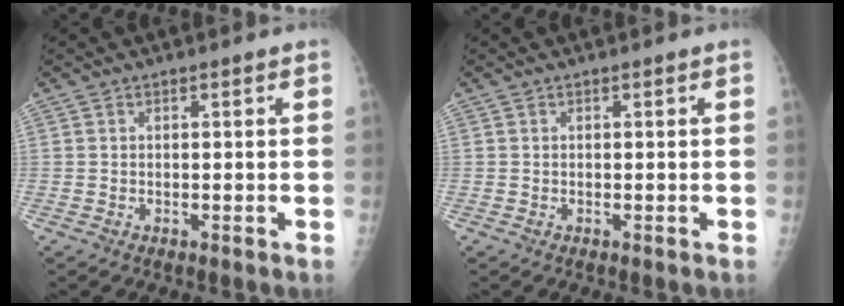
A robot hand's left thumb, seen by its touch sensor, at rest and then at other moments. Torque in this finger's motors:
{"motor_torque": [0.00, 0.00, -0.07, -0.06, 0.00]}